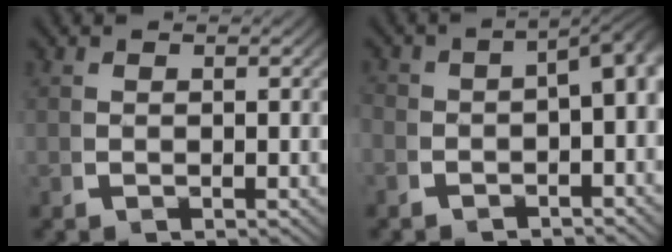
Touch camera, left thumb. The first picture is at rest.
{"total": 4.7, "force": [-0.9, 2.6, 3.8], "torque": [-0.042, -0.002, -0.018]}